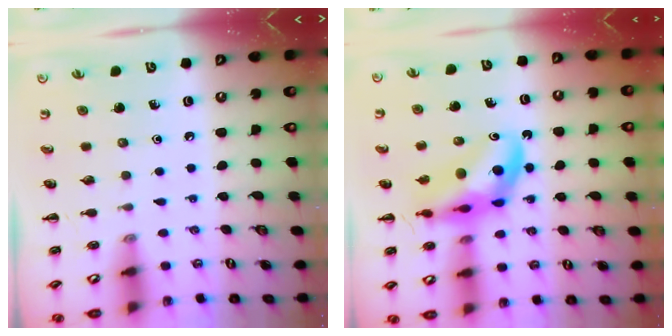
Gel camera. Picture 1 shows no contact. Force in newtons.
{"total": 12.6, "press": 12.2, "slide": 3.2}